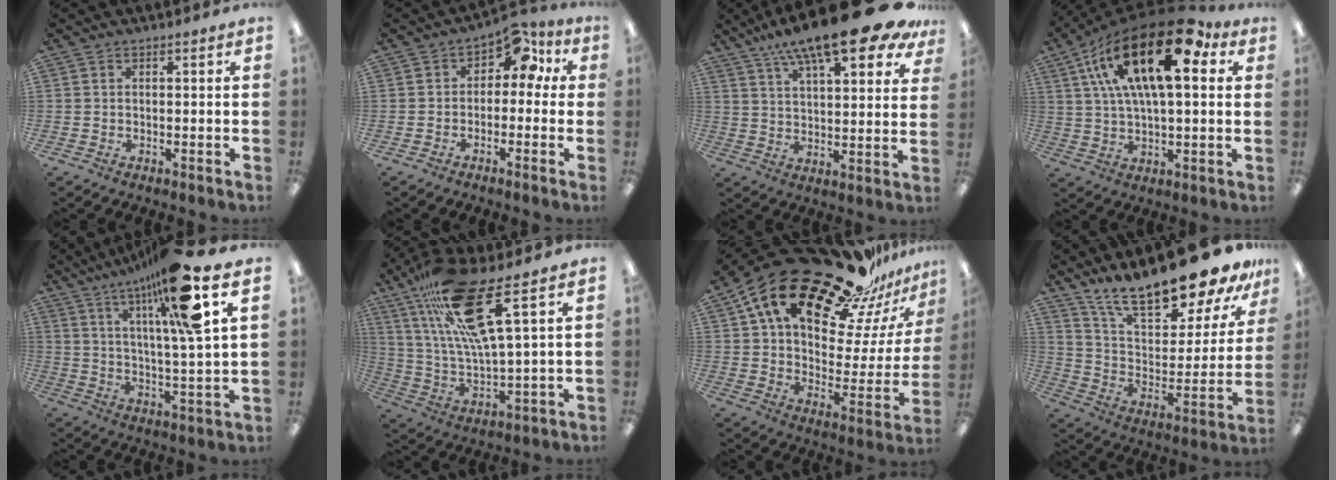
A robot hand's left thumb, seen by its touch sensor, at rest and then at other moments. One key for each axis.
{"total": 7.5, "fx": 2.3, "fy": 5.1, "fz": 5.0, "tx": -0.065, "ty": -0.006, "tz": 0.036}
{"total": 18.9, "fx": 13.1, "fy": 4.9, "fz": 12.7, "tx": -0.204, "ty": -0.076, "tz": 0.215}
{"total": 23.7, "fx": 10.5, "fy": 9.2, "fz": 19.1, "tx": -0.354, "ty": -0.034, "tz": 0.165}
{"total": 18.2, "fx": 11.0, "fy": 1.9, "fz": 14.4, "tx": -0.235, "ty": -0.049, "tz": 0.158}
{"total": 20.0, "fx": 11.3, "fy": 4.5, "fz": 15.9, "tx": -0.309, "ty": -0.042, "tz": 0.184}
{"total": 26.9, "fx": 20.9, "fy": 10.5, "fz": 13.2, "tx": -0.211, "ty": -0.151, "tz": 0.361}
{"total": 23.1, "fx": 18.7, "fy": 6.5, "fz": 11.8, "tx": -0.194, "ty": -0.133, "tz": 0.317}